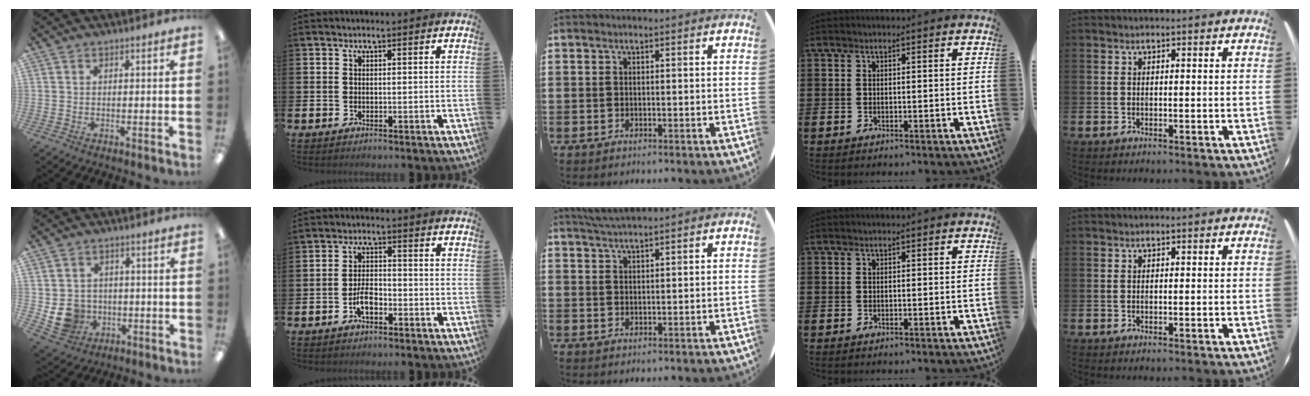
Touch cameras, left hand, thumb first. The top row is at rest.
{"thumb": {"total": 8.0, "force": [-1.1, 7.5, 2.5], "torque": [-0.067, 0.005, -0.013]}, "index": {"total": 3.4, "force": [-1.7, 1.5, 2.5], "torque": [-0.040, 0.006, -0.032]}, "middle": {"total": 2.3, "force": [2.3, -0.1, 0.6], "torque": [-0.016, -0.001, 0.043]}}